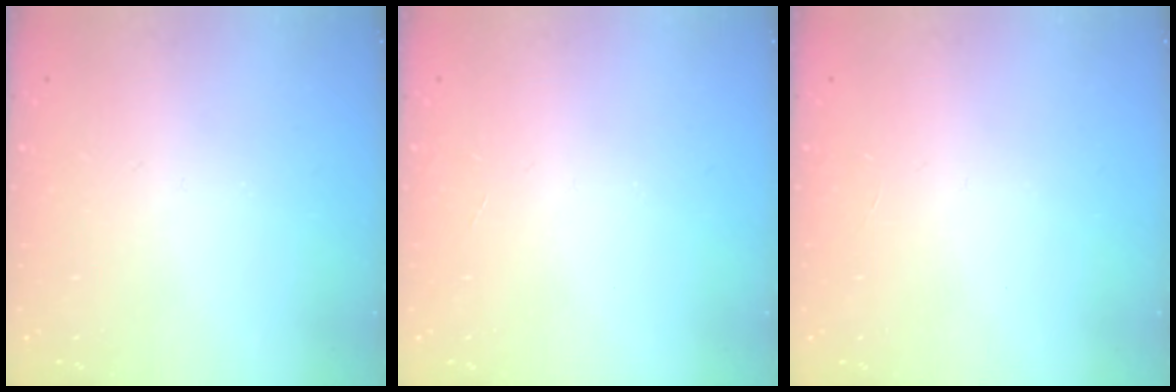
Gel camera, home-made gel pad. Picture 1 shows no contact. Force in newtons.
{"total": 0.0}
{"total": 0.0}